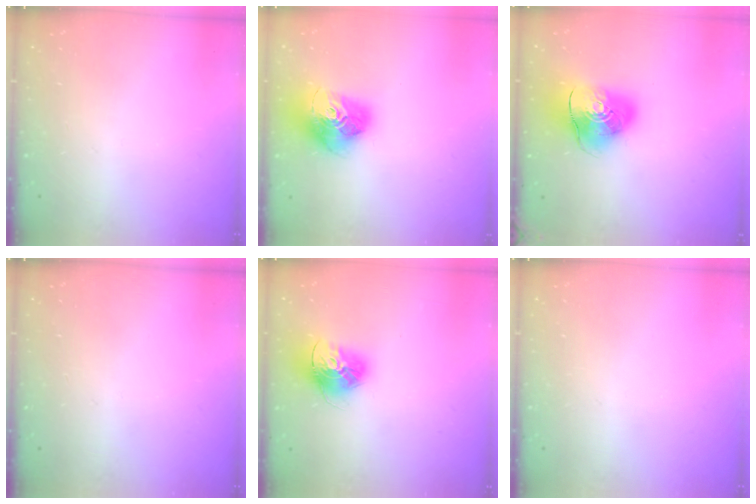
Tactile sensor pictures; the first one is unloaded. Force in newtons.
{"total": 18.4, "press": 18.3, "slide": 2.0}
{"total": 12.8, "press": 12.6, "slide": 2.1}
{"total": 0.0}
{"total": 15.1, "press": 15.0, "slide": 1.5}
{"total": 0.0}